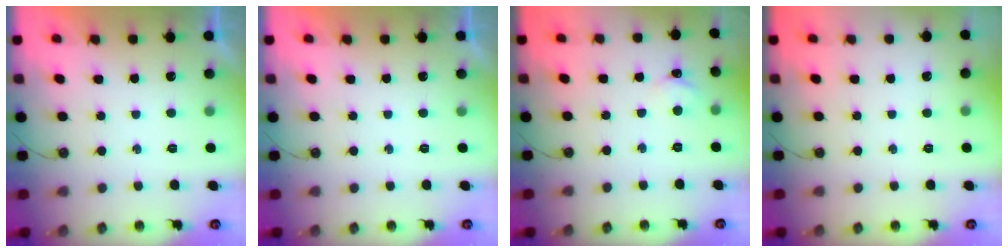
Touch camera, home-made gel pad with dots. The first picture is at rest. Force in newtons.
{"total": 0.0}
{"total": 2.0, "press": 2.0, "slide": 0.3}
{"total": 0.0}